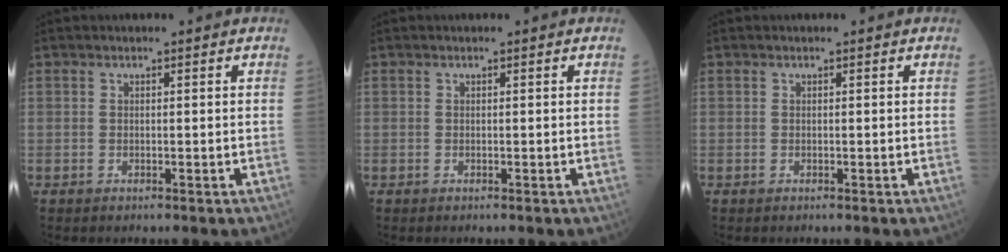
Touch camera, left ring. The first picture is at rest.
{"total": 0.0}
{"total": 0.0}